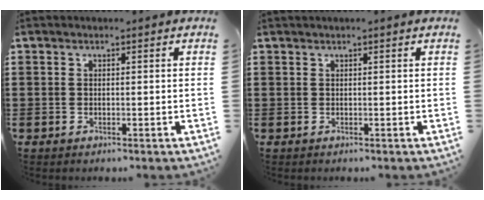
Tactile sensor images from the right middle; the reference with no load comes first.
{"total": 0.0}